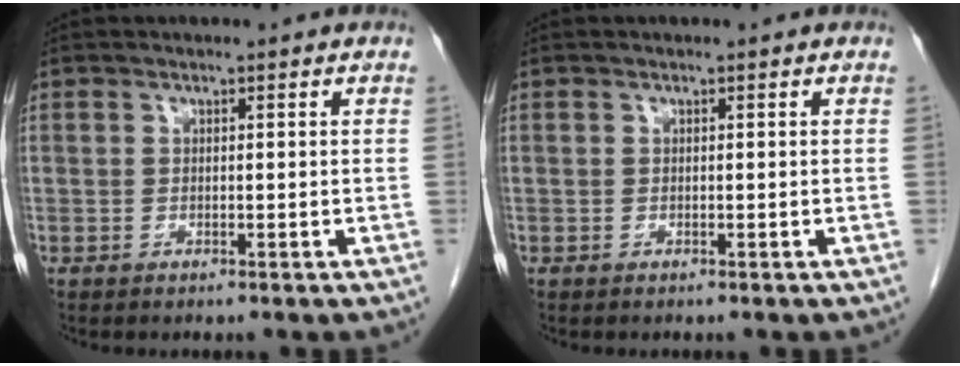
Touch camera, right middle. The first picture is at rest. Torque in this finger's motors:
{"motor_torque": [0.03, -0.55, -0.05, -0.01]}